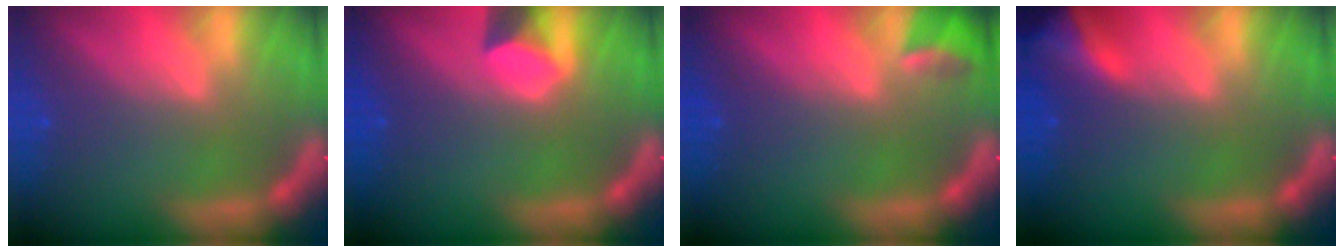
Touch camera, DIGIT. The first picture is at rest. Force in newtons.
{"total": 3.0}
{"total": 2.4}
{"total": 5.4}